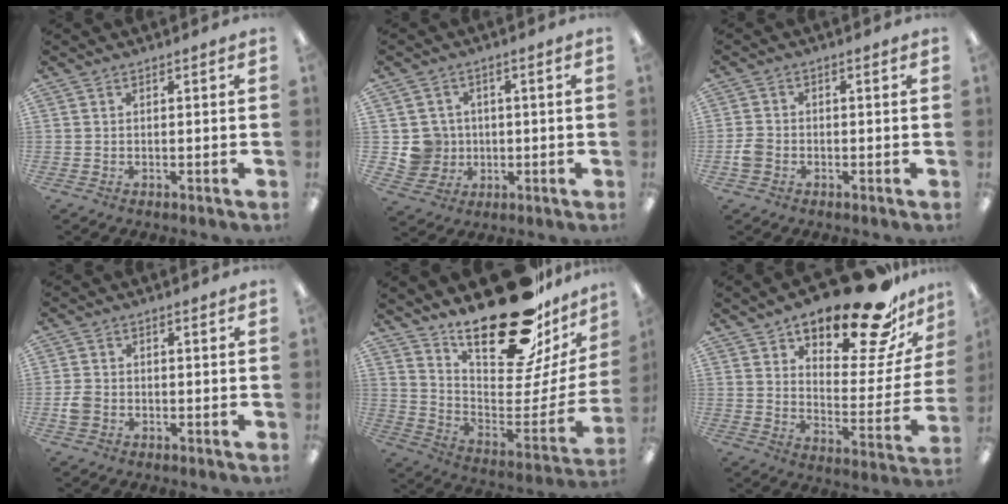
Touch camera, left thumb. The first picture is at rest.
{"total": 6.9, "force": [0.0, 6.8, 0.9], "torque": [-0.029, 0.007, 0.010]}
{"total": 3.3, "force": [-1.3, 2.4, 1.7], "torque": [-0.028, 0.009, -0.023]}
{"total": 3.1, "force": [-1.1, 2.4, 1.7], "torque": [-0.027, 0.009, -0.020]}
{"total": 26.2, "force": [20.4, 8.5, 14.1], "torque": [-0.187, -0.153, 0.345]}
{"total": 21.4, "force": [16.9, 7.2, 11.1], "torque": [-0.156, -0.117, 0.279]}